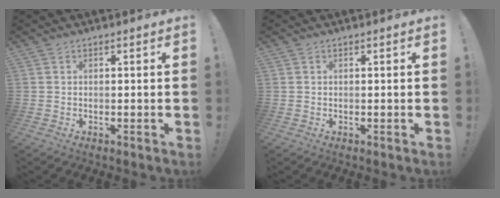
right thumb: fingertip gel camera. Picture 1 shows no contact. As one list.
[{"total": 0.0}]